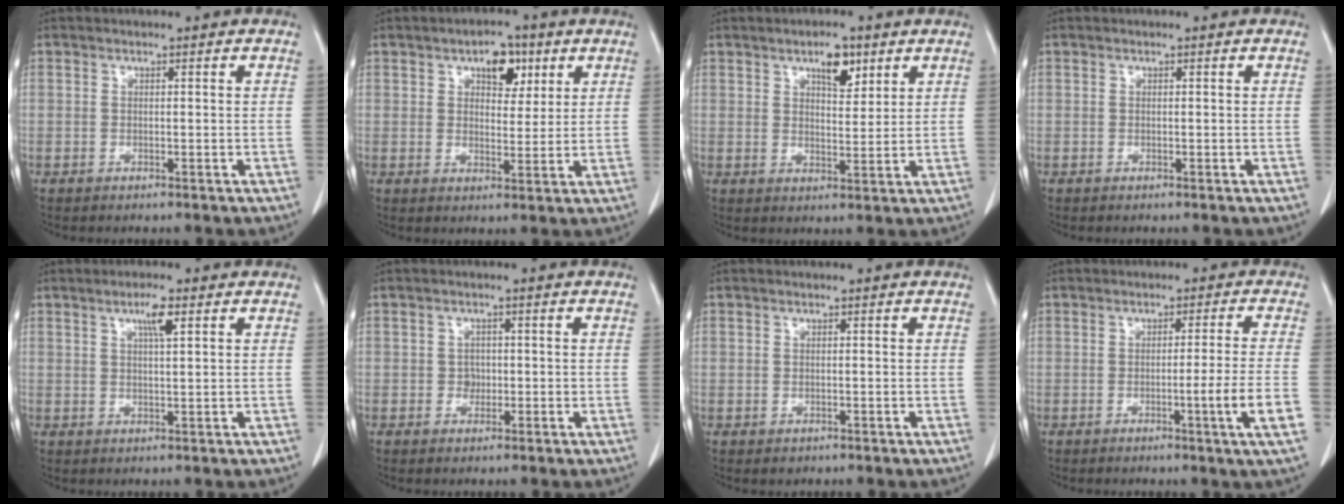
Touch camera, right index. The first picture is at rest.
{"total": 5.8, "force": [3.0, 3.1, 4.0], "torque": [-0.055, 0.010, 0.045]}
{"total": 5.0, "force": [3.0, 1.9, 3.6], "torque": [-0.059, 0.000, 0.049]}
{"total": 0.0}
{"total": 3.3, "force": [1.6, 0.2, 2.9], "torque": [-0.052, -0.001, 0.027]}
{"total": 1.7, "force": [-0.2, 1.5, 0.8], "torque": [-0.011, 0.004, -0.001]}
{"total": 0.7, "force": [-0.2, 0.7, 0.1], "torque": [-0.002, 0.003, -0.001]}
{"total": 6.1, "force": [-2.0, -1.6, 5.5], "torque": [-0.074, -0.012, -0.031]}